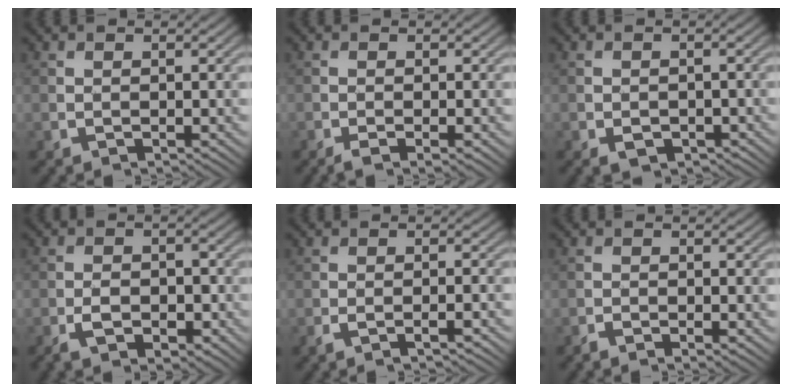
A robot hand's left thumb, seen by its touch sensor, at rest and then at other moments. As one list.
[{"total": 2.1, "force": [-1.1, 0.3, 1.7], "torque": [-0.031, 0.000, -0.026]}, {"total": 2.5, "force": [-1.4, 1.6, 1.4], "torque": [-0.022, -0.009, -0.023]}, {"total": 4.4, "force": [-2.2, 2.3, 3.1], "torque": [-0.047, 0.001, -0.039]}, {"total": 2.5, "force": [-1.6, 0.4, 2.0], "torque": [-0.036, 0.003, -0.035]}, {"total": 1.6, "force": [-1.1, 0.2, 1.1], "torque": [-0.021, -0.002, -0.023]}]